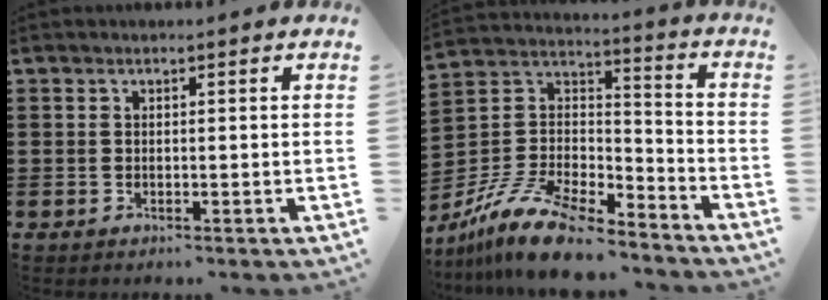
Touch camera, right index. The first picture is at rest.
{"total": 13.3, "force": [-11.0, 3.9, 6.4], "torque": [-0.138, 0.036, -0.213]}